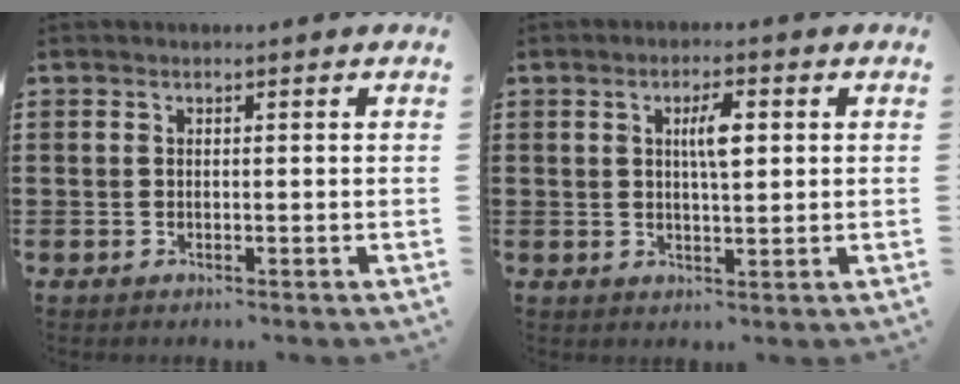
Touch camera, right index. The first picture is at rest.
{"total": 4.4, "force": [1.0, 1.3, 4.0], "torque": [-0.066, 0.003, 0.010]}